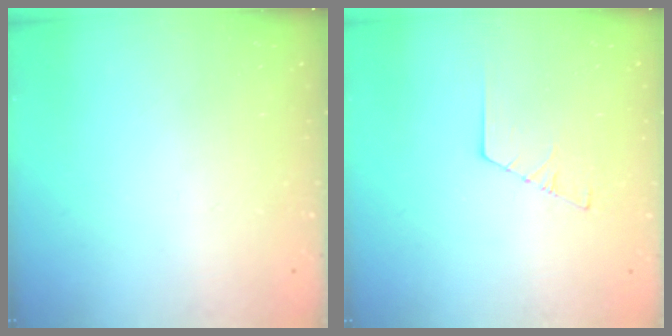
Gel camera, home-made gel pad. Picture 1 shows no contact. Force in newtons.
{"total": 2.2, "press": 2.2, "slide": 0.0}